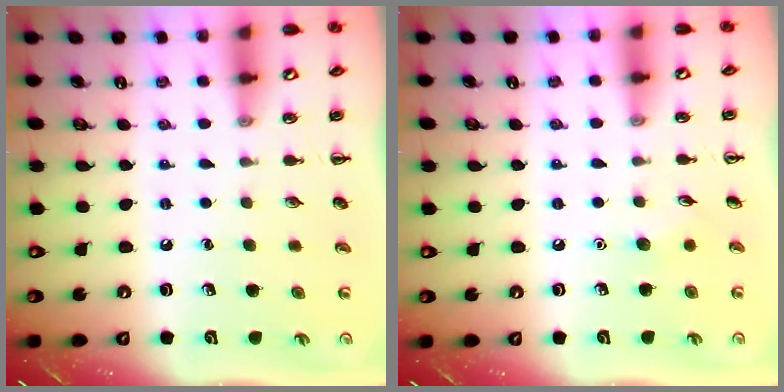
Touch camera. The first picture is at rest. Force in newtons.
{"total": 4.1, "press": 3.9, "slide": 1.3}